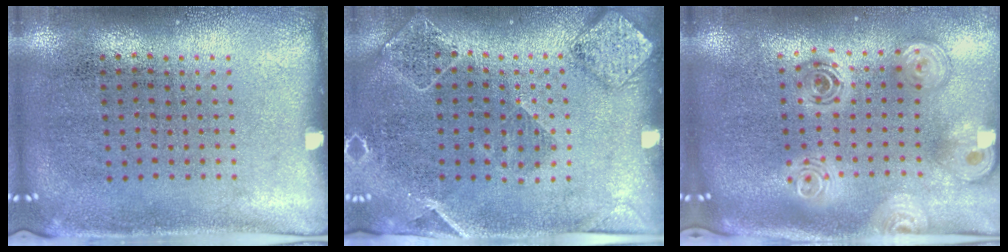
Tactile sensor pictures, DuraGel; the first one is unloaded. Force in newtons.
{"total": 1.7, "press": 1.7, "slide": 0.5}
{"total": 2.6, "press": 1.9, "slide": 1.8}